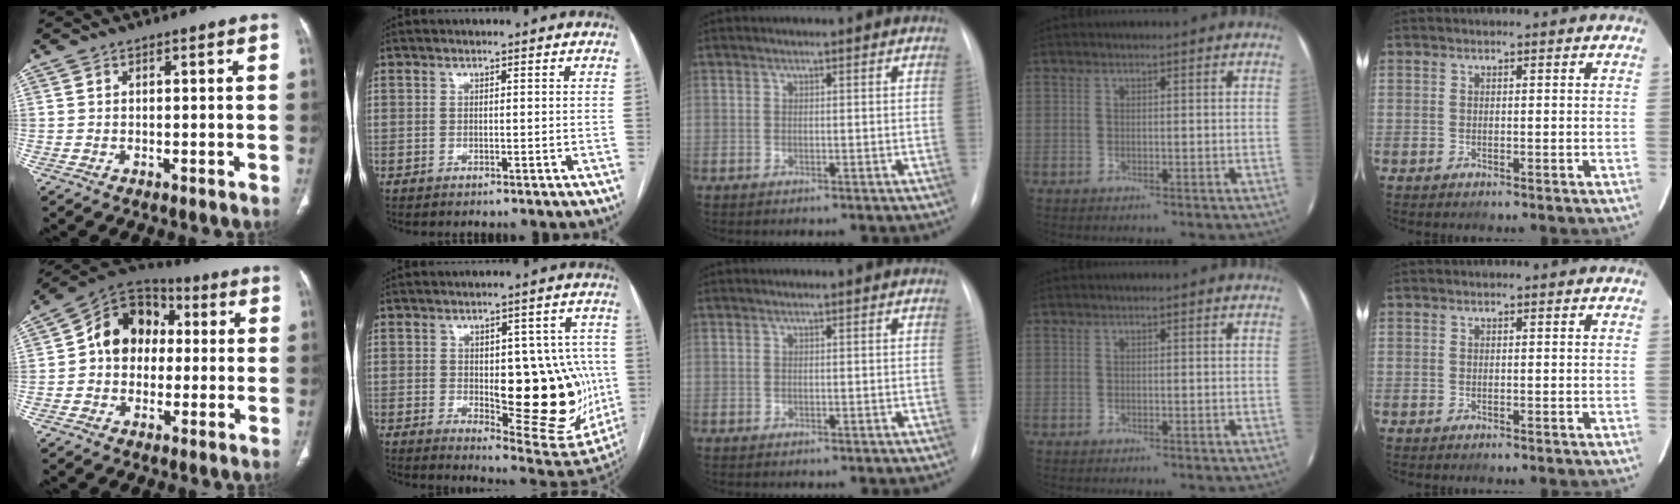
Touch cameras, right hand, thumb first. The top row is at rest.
{"thumb": {"total": 12.8, "force": [1.0, 10.3, 7.6], "torque": [-0.087, 0.033, 0.002]}, "index": {"total": 17.8, "force": [-1.4, 7.1, 16.3], "torque": [-0.188, 0.003, 0.000]}}